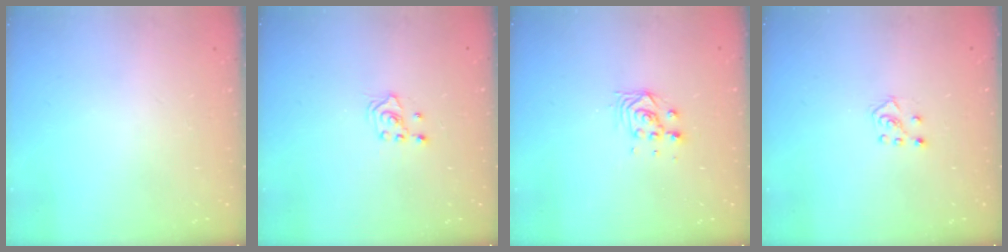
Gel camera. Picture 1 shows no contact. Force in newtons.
{"total": 1.8, "press": 1.8, "slide": 0.2}
{"total": 4.9, "press": 4.9, "slide": 0.2}
{"total": 4.1, "press": 4.0, "slide": 0.6}